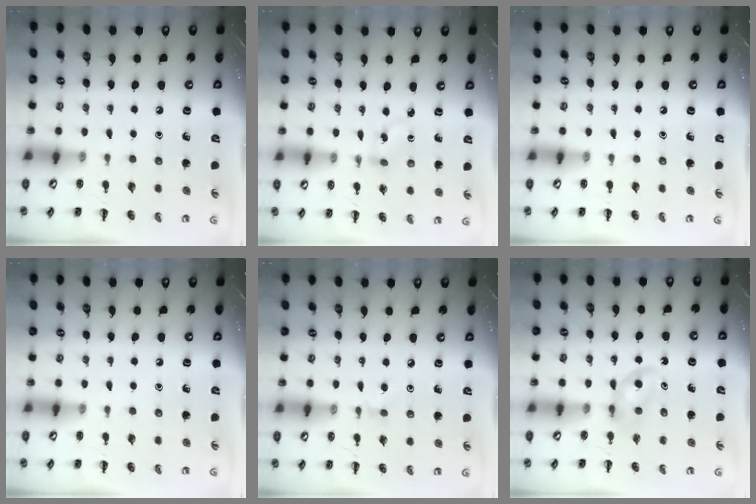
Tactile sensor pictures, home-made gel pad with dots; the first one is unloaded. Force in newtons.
{"total": 1.8, "press": 1.7, "slide": 0.8}
{"total": 0.0}
{"total": 0.0}
{"total": 2.8, "press": 2.6, "slide": 1.1}
{"total": 4.3, "press": 4.0, "slide": 1.4}